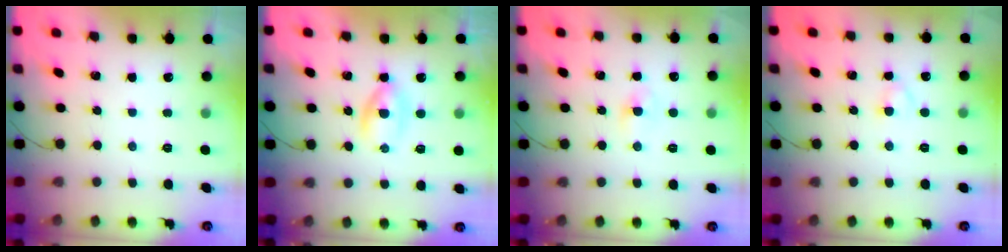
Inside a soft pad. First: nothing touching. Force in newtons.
{"total": 3.0, "press": 2.8, "slide": 1.2}
{"total": 2.2, "press": 1.9, "slide": 1.1}
{"total": 2.4, "press": 2.1, "slide": 1.1}